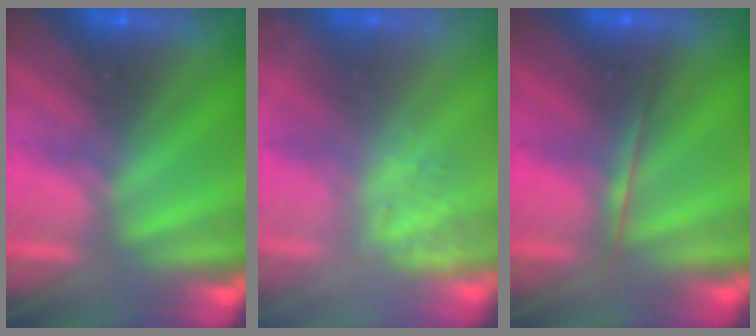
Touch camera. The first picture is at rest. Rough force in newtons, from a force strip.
{"total": 2.4}
{"total": 1.7}